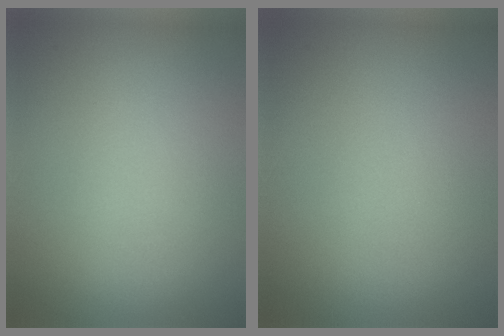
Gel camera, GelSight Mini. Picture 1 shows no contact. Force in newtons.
{"total": 0.0}